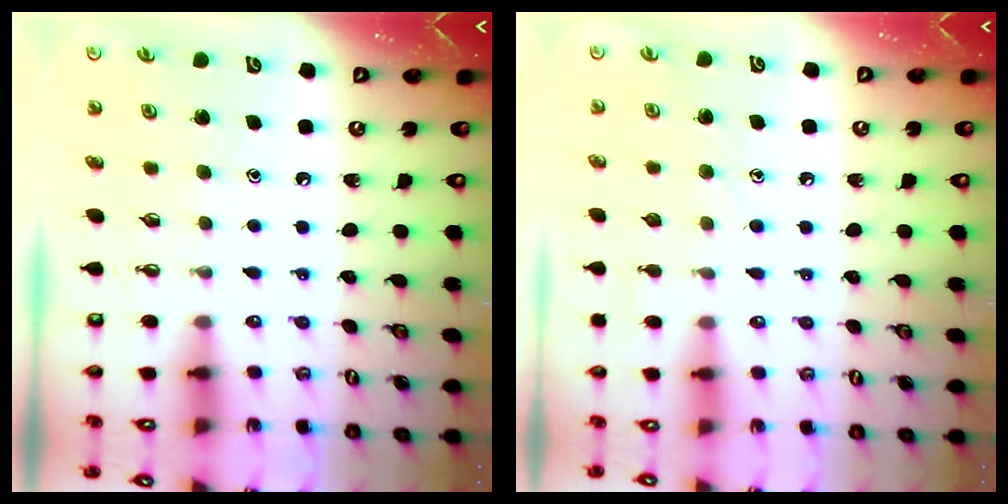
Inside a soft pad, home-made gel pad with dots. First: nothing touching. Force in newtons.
{"total": 5.8, "press": 5.8, "slide": 0.6}